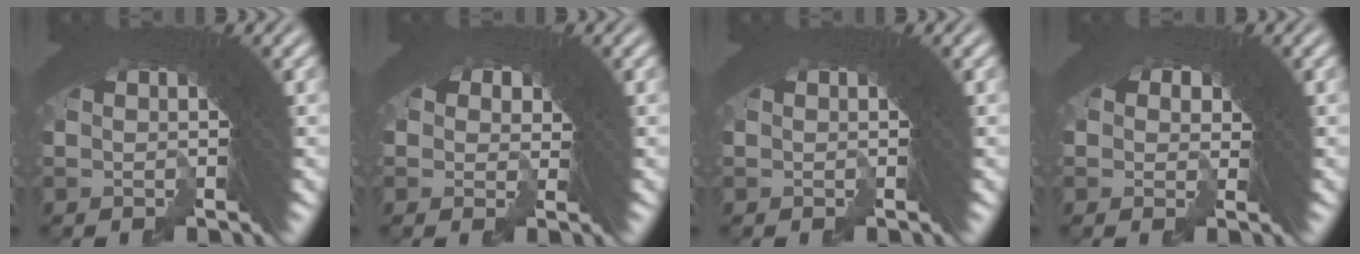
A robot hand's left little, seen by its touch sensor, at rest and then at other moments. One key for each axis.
{"total": 3.4, "fx": -1.4, "fy": 3.1, "fz": 0.0, "tx": -0.015, "ty": -0.029, "tz": -0.012}
{"total": 0.0}
{"total": 3.1, "fx": -1.3, "fy": 2.8, "fz": -0.2, "tx": -0.006, "ty": -0.022, "tz": -0.015}